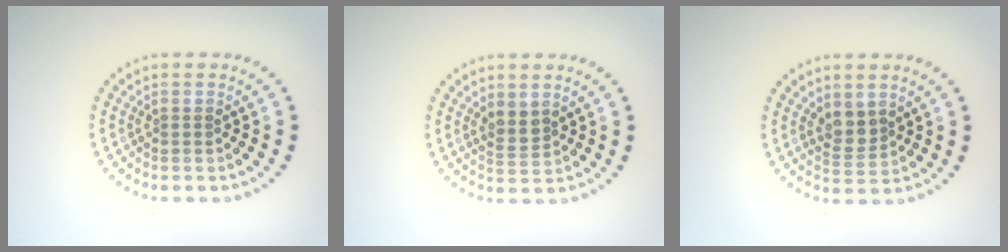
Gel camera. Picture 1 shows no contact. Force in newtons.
{"total": 1.8, "press": 1.5, "slide": 0.9}
{"total": 2.3, "press": 2.1, "slide": 1.1}